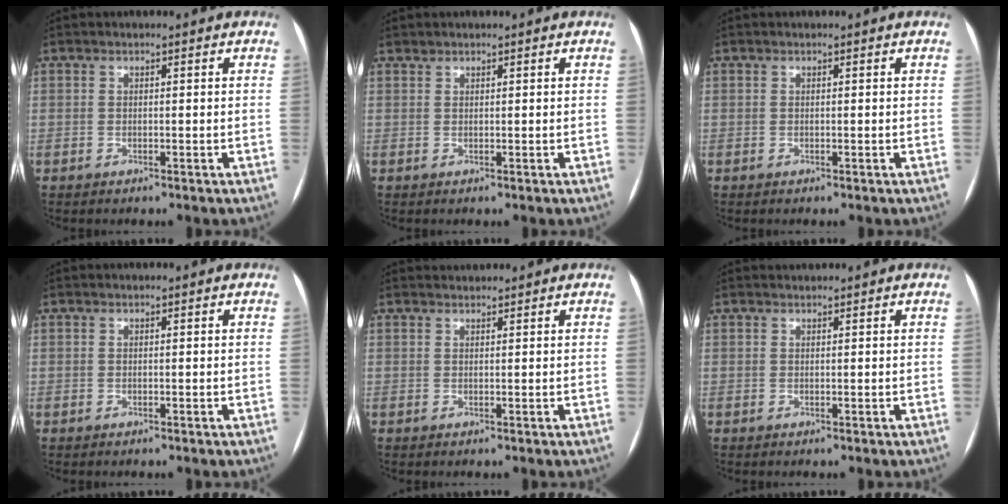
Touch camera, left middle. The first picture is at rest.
{"total": 0.5, "force": [0.5, 0.2, -0.1], "torque": [-0.003, 0.004, 0.010]}
{"total": 0.0}
{"total": 0.0}
{"total": 1.1, "force": [1.1, 0.0, -0.2], "torque": [-0.006, 0.011, 0.024]}
{"total": 0.6, "force": [0.6, 0.0, -0.1], "torque": [-0.006, 0.008, 0.013]}